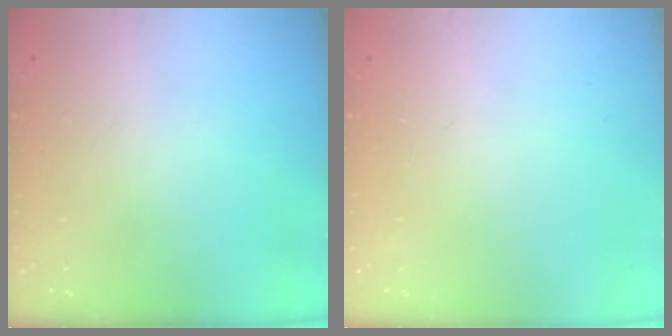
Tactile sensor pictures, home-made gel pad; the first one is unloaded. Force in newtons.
{"total": 0.0}